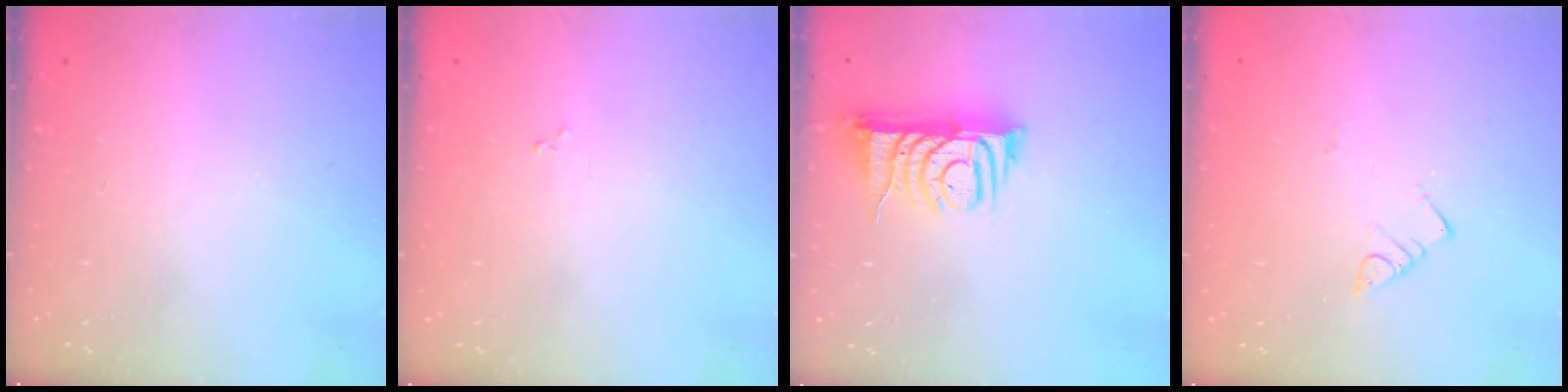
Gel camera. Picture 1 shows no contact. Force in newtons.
{"total": 1.9, "press": 1.9, "slide": 0.3}
{"total": 8.5, "press": 8.4, "slide": 0.4}
{"total": 3.0, "press": 3.0, "slide": 0.2}